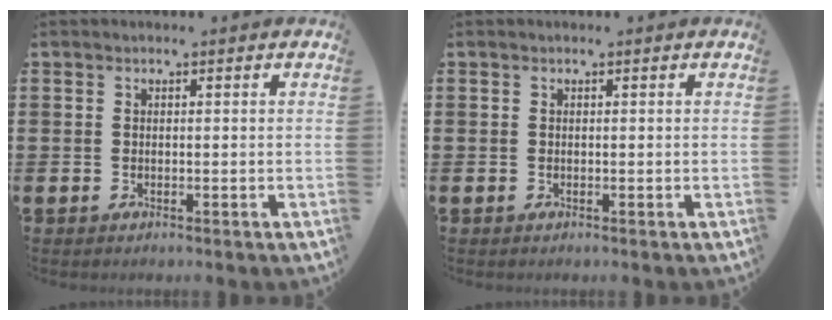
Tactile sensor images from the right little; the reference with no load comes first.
{"total": 0.0}